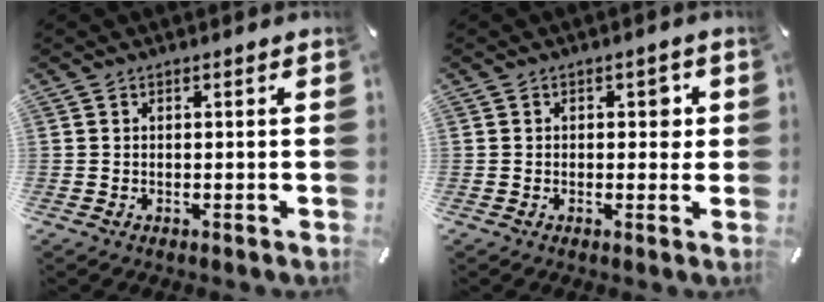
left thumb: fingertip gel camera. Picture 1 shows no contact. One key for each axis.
{"total": 2.7, "fx": 0.4, "fy": 1.8, "fz": 2.0, "tx": -0.008, "ty": -0.003, "tz": -0.003}